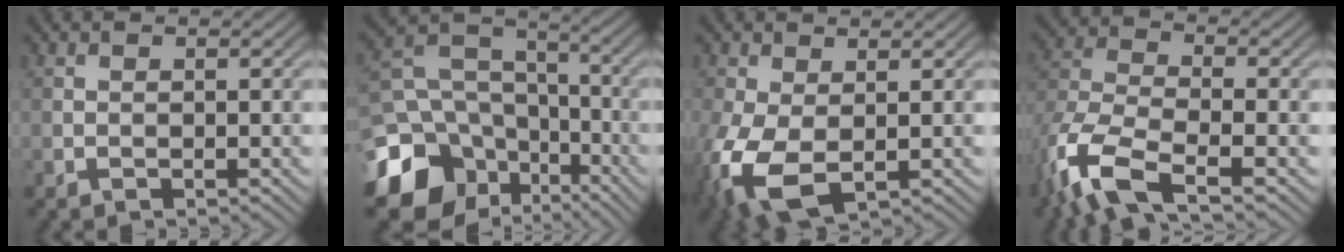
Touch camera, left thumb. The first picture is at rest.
{"total": 15.7, "force": [-7.5, 11.8, 7.0], "torque": [-0.207, -0.031, -0.117]}
{"total": 8.4, "force": [-1.9, 4.9, 6.6], "torque": [-0.186, -0.024, -0.034]}
{"total": 9.5, "force": [-5.6, 3.5, 6.8], "torque": [-0.157, -0.013, -0.126]}